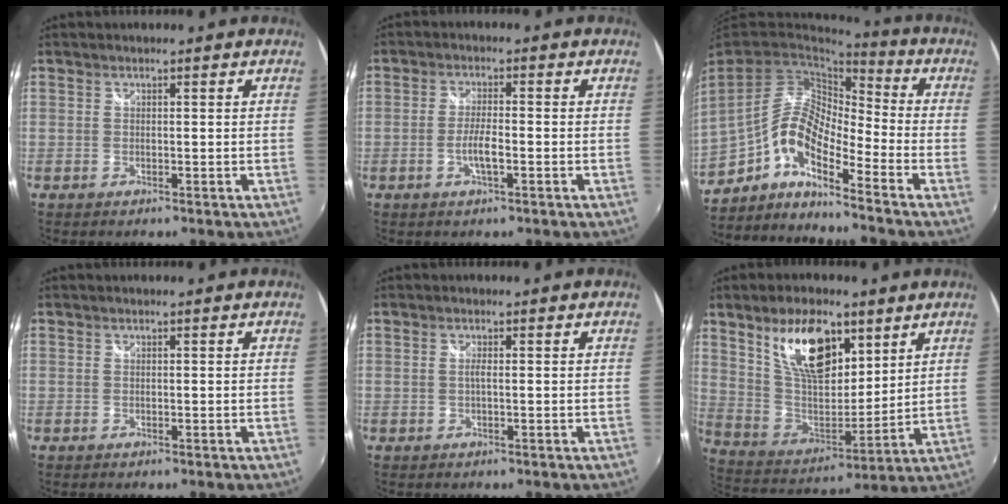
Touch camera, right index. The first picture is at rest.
{"total": 3.8, "force": [-1.4, 0.7, 3.4], "torque": [-0.071, -0.003, -0.026]}
{"total": 11.2, "force": [-5.8, 3.6, 8.9], "torque": [-0.163, 0.001, -0.116]}
{"total": 0.0}
{"total": 1.0, "force": [-0.1, -0.1, 0.9], "torque": [-0.017, 0.000, -0.004]}
{"total": 17.3, "force": [9.3, 8.3, 11.9], "torque": [-0.215, 0.005, 0.180]}